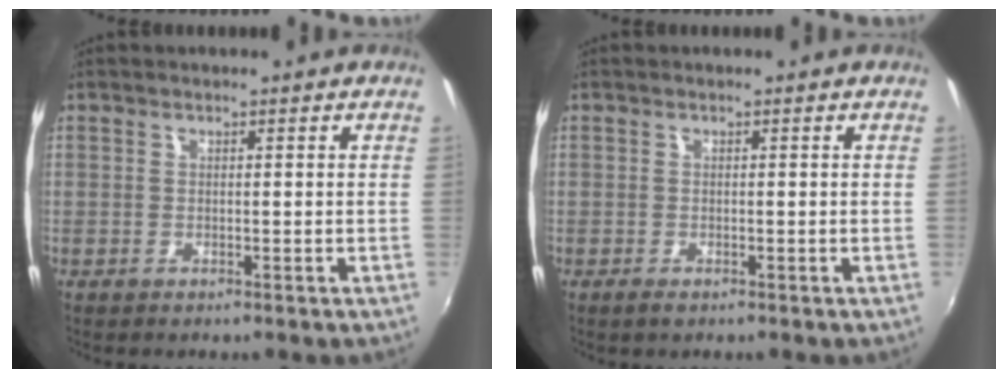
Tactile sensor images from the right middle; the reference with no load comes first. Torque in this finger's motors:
{"motor_torque": [0.46, -0.39, 0.02, 0.02]}